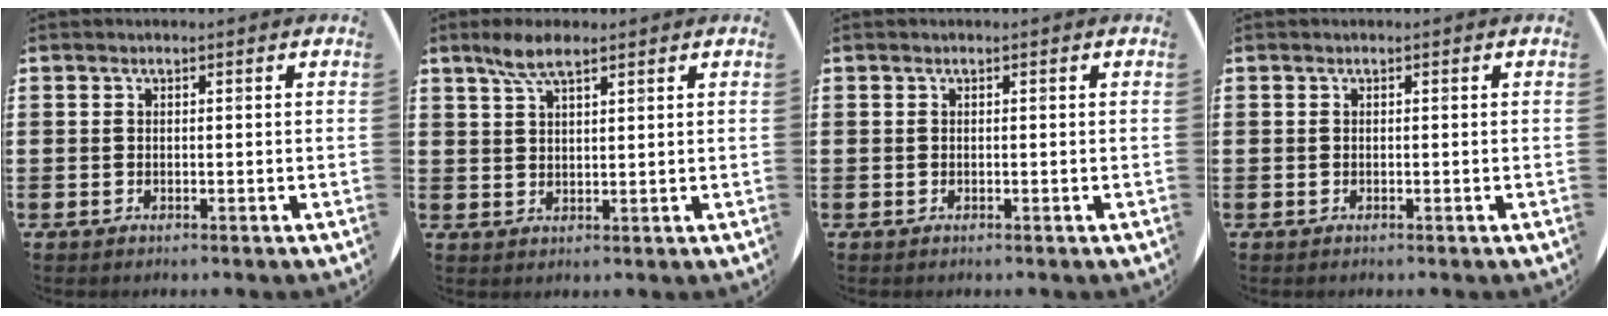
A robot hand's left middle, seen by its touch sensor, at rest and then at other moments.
{"total": 4.5, "force": [3.1, 1.3, 3.0], "torque": [-0.066, 0.006, 0.056]}
{"total": 0.0}
{"total": 0.0}